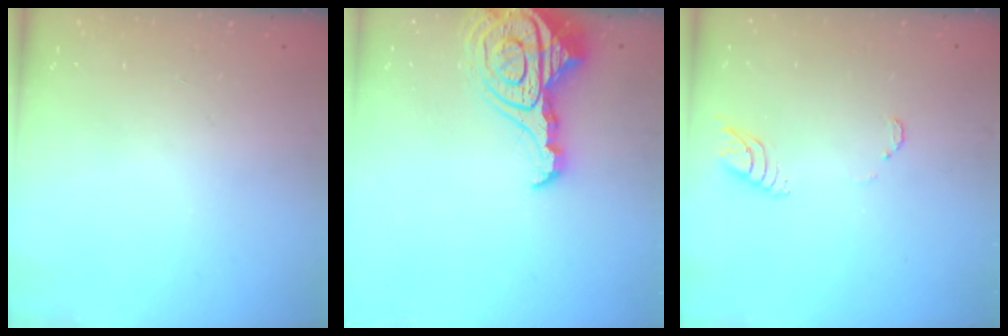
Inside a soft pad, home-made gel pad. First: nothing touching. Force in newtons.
{"total": 17.8, "press": 17.7, "slide": 2.0}
{"total": 3.9, "press": 3.9, "slide": 0.4}